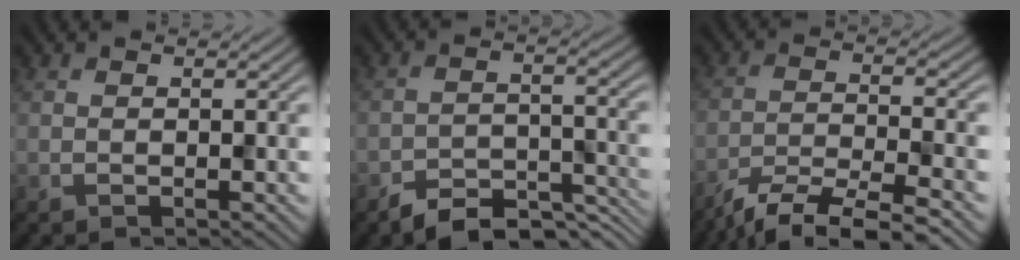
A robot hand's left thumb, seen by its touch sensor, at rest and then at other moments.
{"total": 6.6, "force": [-5.5, 2.3, 2.8], "torque": [-0.041, -0.005, -0.094]}
{"total": 9.8, "force": [-7.8, 1.8, 5.5], "torque": [-0.099, -0.003, -0.137]}